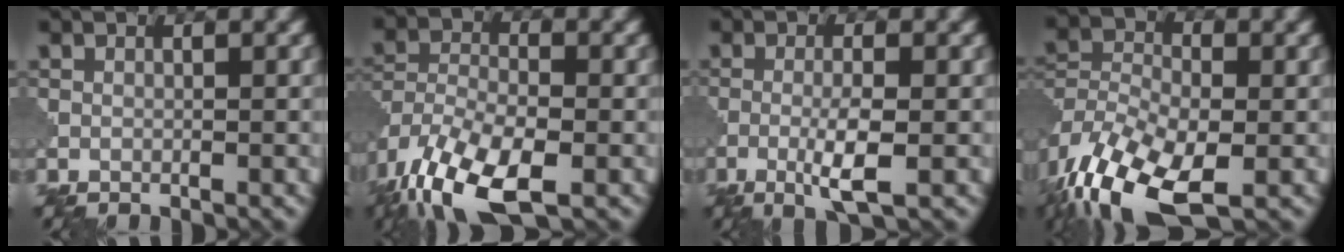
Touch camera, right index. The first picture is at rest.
{"total": 11.9, "force": [-7.6, 5.3, 7.5], "torque": [-0.152, -0.029, -0.138]}
{"total": 3.8, "force": [-1.1, 0.6, 3.6], "torque": [-0.068, -0.002, -0.024]}
{"total": 12.8, "force": [-7.9, 6.5, 7.7], "torque": [-0.160, -0.024, -0.135]}